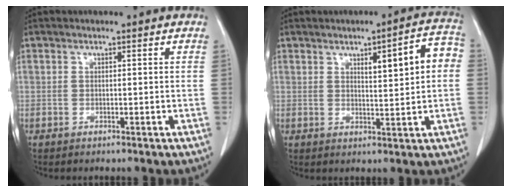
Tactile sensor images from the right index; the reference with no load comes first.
{"total": 7.5, "force": [1.4, 1.2, 7.2], "torque": [-0.098, 0.021, 0.020]}